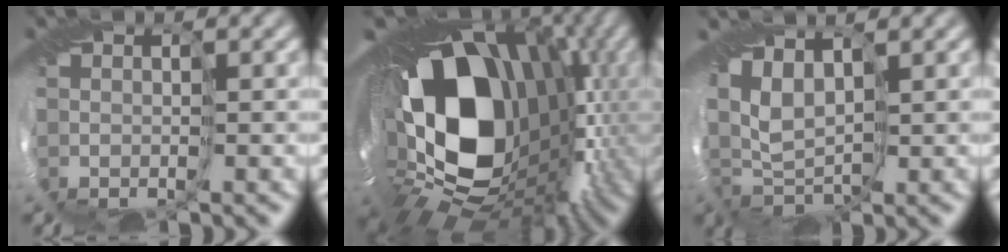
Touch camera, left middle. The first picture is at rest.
{"total": 21.2, "force": [0.9, 14.3, 15.6], "torque": [-0.292, -0.046, 0.024]}
{"total": 4.6, "force": [0.1, 3.2, 3.3], "torque": [-0.078, 0.005, -0.002]}